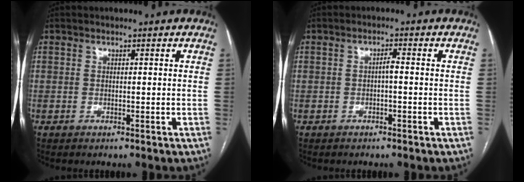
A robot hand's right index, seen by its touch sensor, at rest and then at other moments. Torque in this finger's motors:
{"motor_torque": [0.19, -0.04, 0.10, 0.03]}